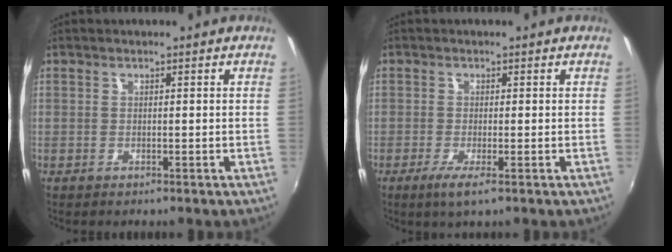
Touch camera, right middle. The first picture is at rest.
{"total": 2.8, "force": [-1.3, -0.2, 2.5], "torque": [-0.056, -0.012, -0.028]}